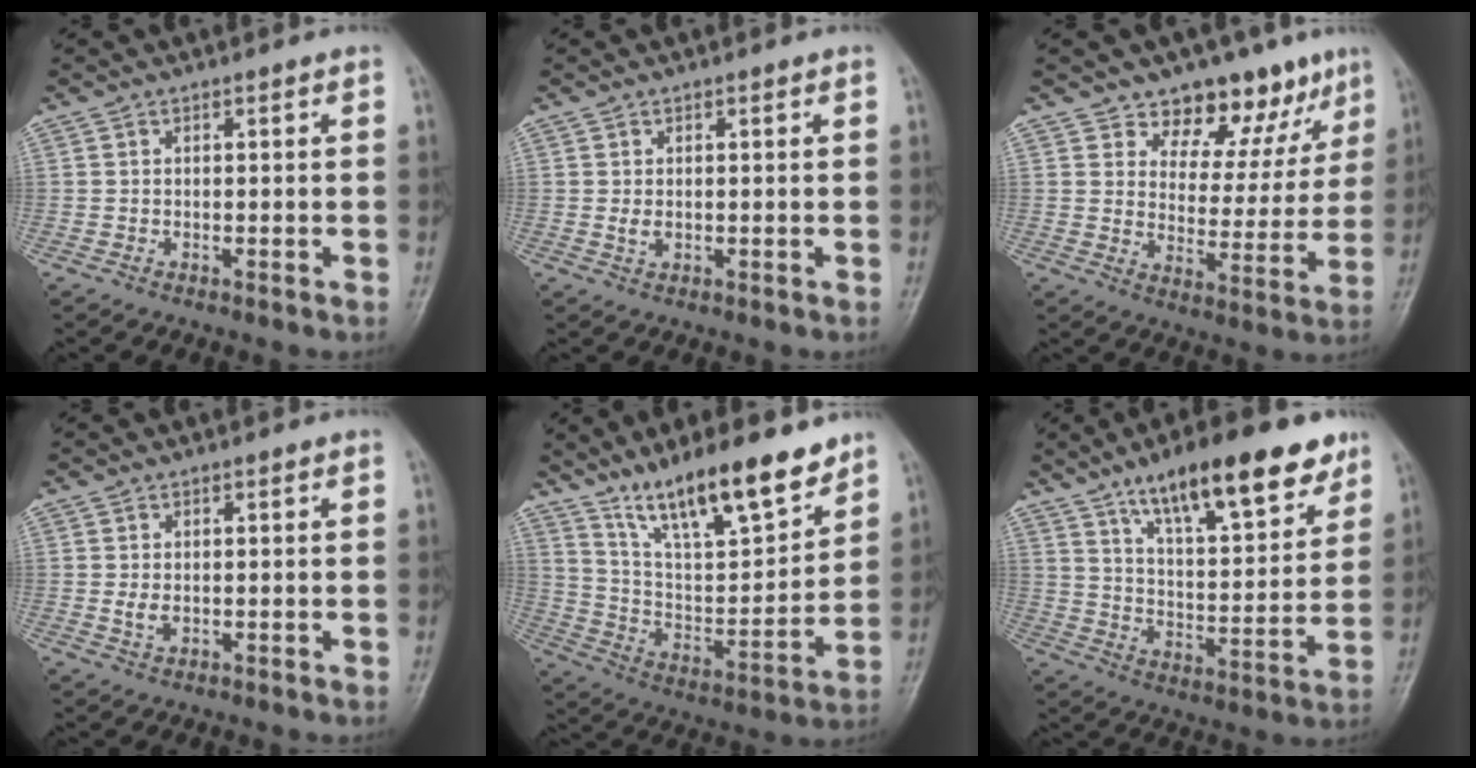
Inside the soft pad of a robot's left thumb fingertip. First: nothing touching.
{"total": 1.9, "force": [0.5, 1.1, 1.5], "torque": [-0.022, -0.004, 0.011]}
{"total": 13.2, "force": [9.3, 7.5, 5.6], "torque": [-0.018, -0.052, 0.134]}
{"total": 2.4, "force": [0.4, 1.4, 1.9], "torque": [-0.028, -0.006, 0.011]}
{"total": 19.1, "force": [14.0, 4.9, 12.0], "torque": [-0.162, -0.075, 0.250]}
{"total": 20.5, "force": [13.2, 6.6, 14.1], "torque": [-0.182, -0.049, 0.215]}